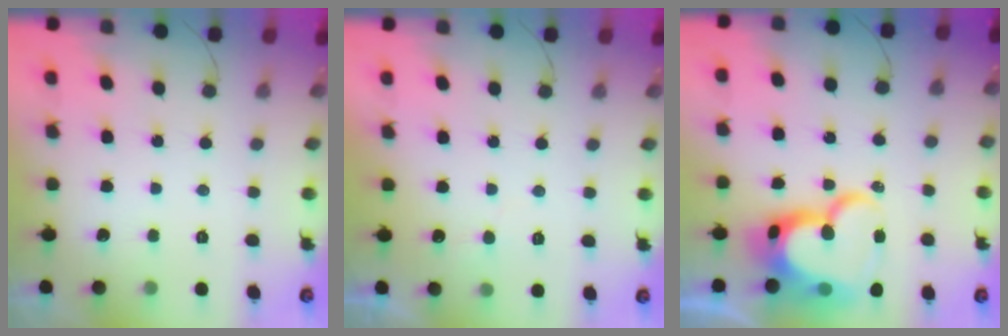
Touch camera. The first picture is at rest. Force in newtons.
{"total": 4.6, "press": 4.6, "slide": 0.3}
{"total": 19.9, "press": 19.9, "slide": 1.6}